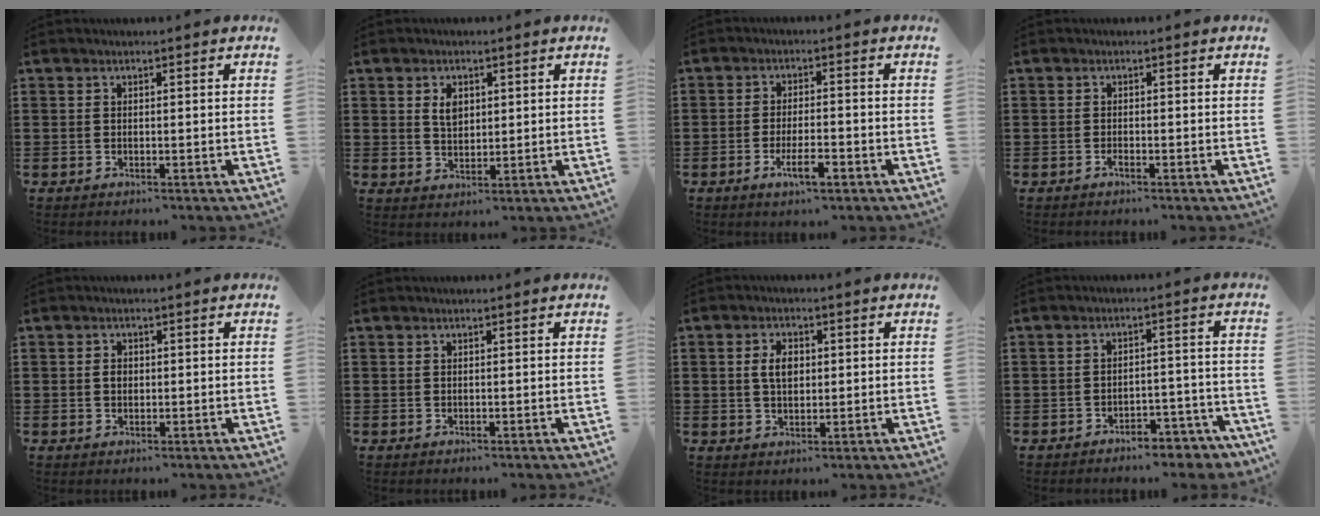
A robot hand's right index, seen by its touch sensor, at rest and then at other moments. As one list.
[{"total": 3.2, "force": [1.2, 2.0, 2.2], "torque": [-0.041, 0.004, 0.019]}, {"total": 5.2, "force": [-2.6, 1.6, 4.1], "torque": [-0.080, -0.001, -0.049]}, {"total": 0.8, "force": [-0.7, 0.1, 0.5], "torque": [-0.011, -0.002, -0.012]}, {"total": 1.5, "force": [0.1, 1.1, 1.0], "torque": [-0.023, 0.007, 0.001]}, {"total": 0.0}, {"total": 3.9, "force": [0.6, 2.2, 3.1], "torque": [-0.058, 0.007, 0.008]}, {"total": 4.2, "force": [-4.0, 0.7, 1.1], "torque": [-0.019, 0.007, -0.080]}]